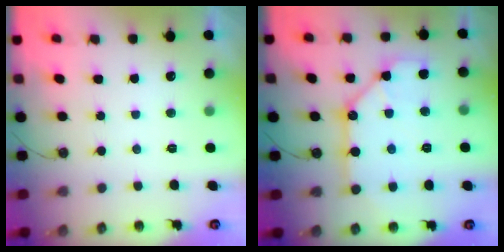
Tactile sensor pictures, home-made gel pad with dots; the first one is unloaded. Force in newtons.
{"total": 11.6, "press": 11.6, "slide": 0.8}